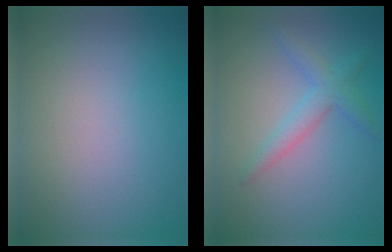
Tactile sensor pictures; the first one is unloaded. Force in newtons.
{"total": 2.5, "press": 2.5, "slide": 0.1}